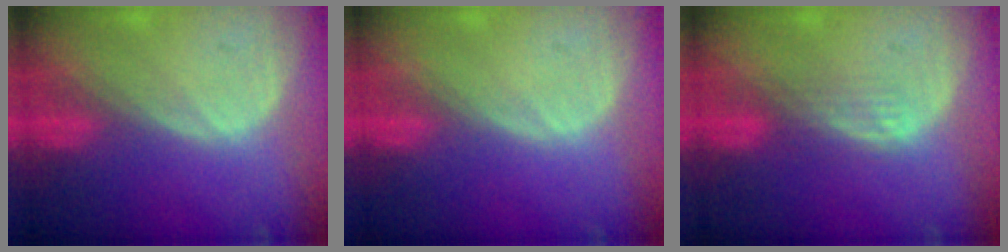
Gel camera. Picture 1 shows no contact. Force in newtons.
{"total": 0.0}
{"total": 2.4, "press": 2.3, "slide": 0.4}